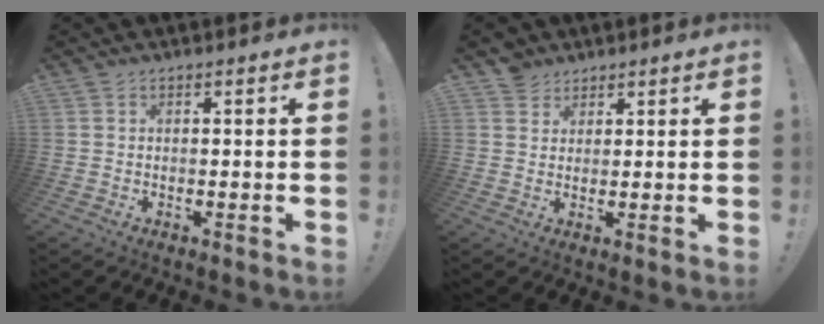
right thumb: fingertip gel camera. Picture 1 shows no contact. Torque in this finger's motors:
{"motor_torque": [-0.58, 0.28, 0.16, -0.21, 0.00]}